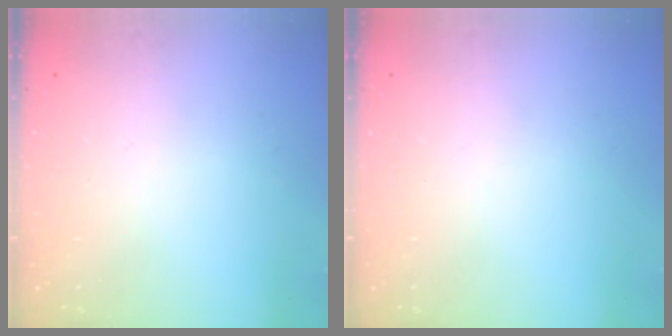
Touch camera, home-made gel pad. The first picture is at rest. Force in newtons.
{"total": 0.0}